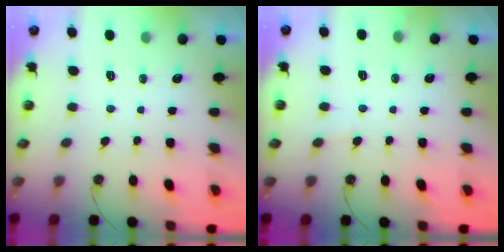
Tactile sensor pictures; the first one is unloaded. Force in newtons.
{"total": 4.9, "press": 4.8, "slide": 0.3}